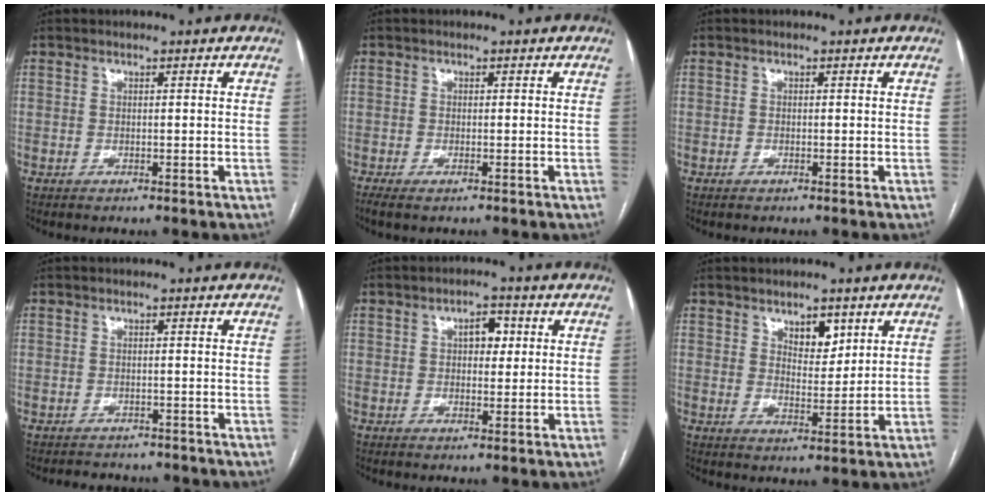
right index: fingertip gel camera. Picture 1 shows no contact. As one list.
[{"total": 1.6, "force": [-1.0, 0.4, 1.2], "torque": [-0.022, -0.003, -0.017]}, {"total": 0.0}, {"total": 4.8, "force": [-4.3, 2.1, 0.4], "torque": [-0.001, 0.000, -0.055]}, {"total": 3.6, "force": [0.9, 2.1, 2.9], "torque": [-0.043, 0.013, 0.014]}, {"total": 4.7, "force": [2.7, 2.3, 3.1], "torque": [-0.045, -0.002, 0.045]}]